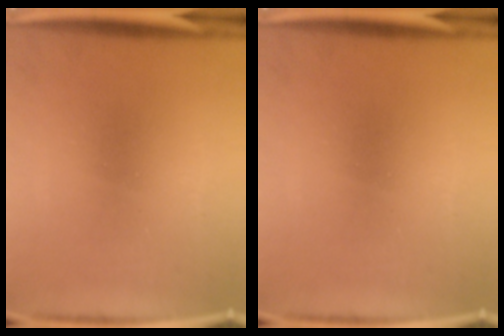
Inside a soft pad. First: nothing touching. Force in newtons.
{"total": 0.0}